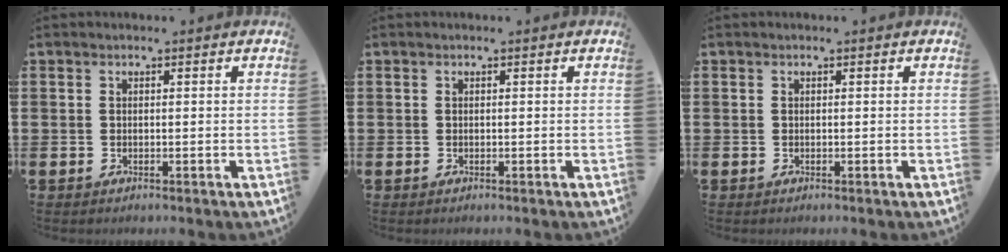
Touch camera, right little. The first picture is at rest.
{"total": 0.0}
{"total": 0.0}